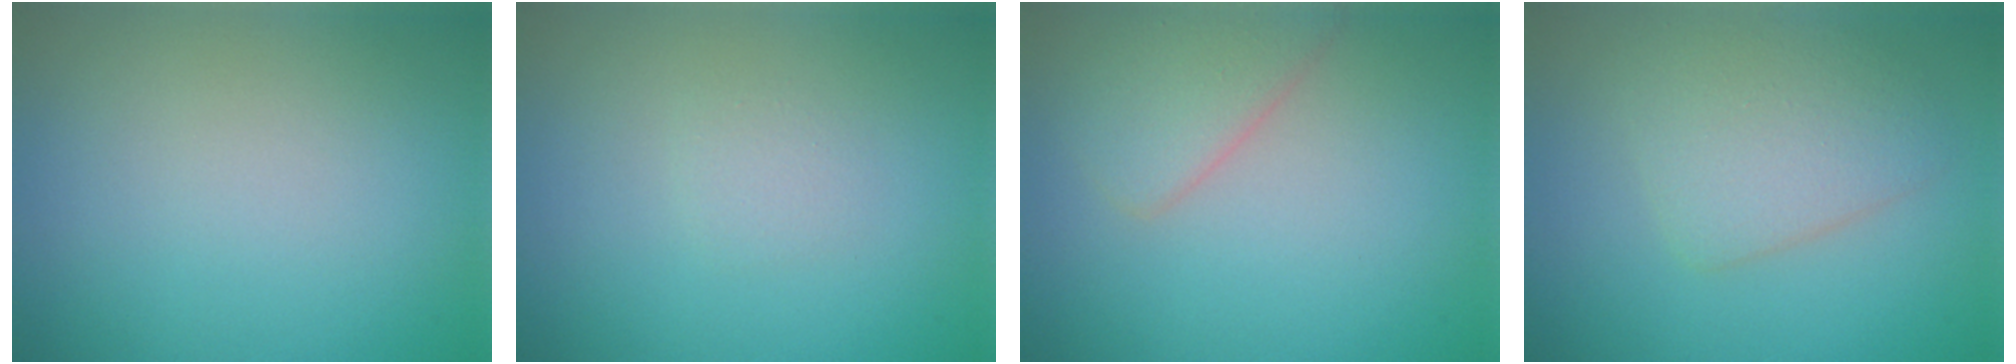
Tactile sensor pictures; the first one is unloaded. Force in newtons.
{"total": 0.8, "press": 0.8, "slide": 0.0}
{"total": 2.9, "press": 2.9, "slide": 0.1}
{"total": 3.8, "press": 3.8, "slide": 0.1}